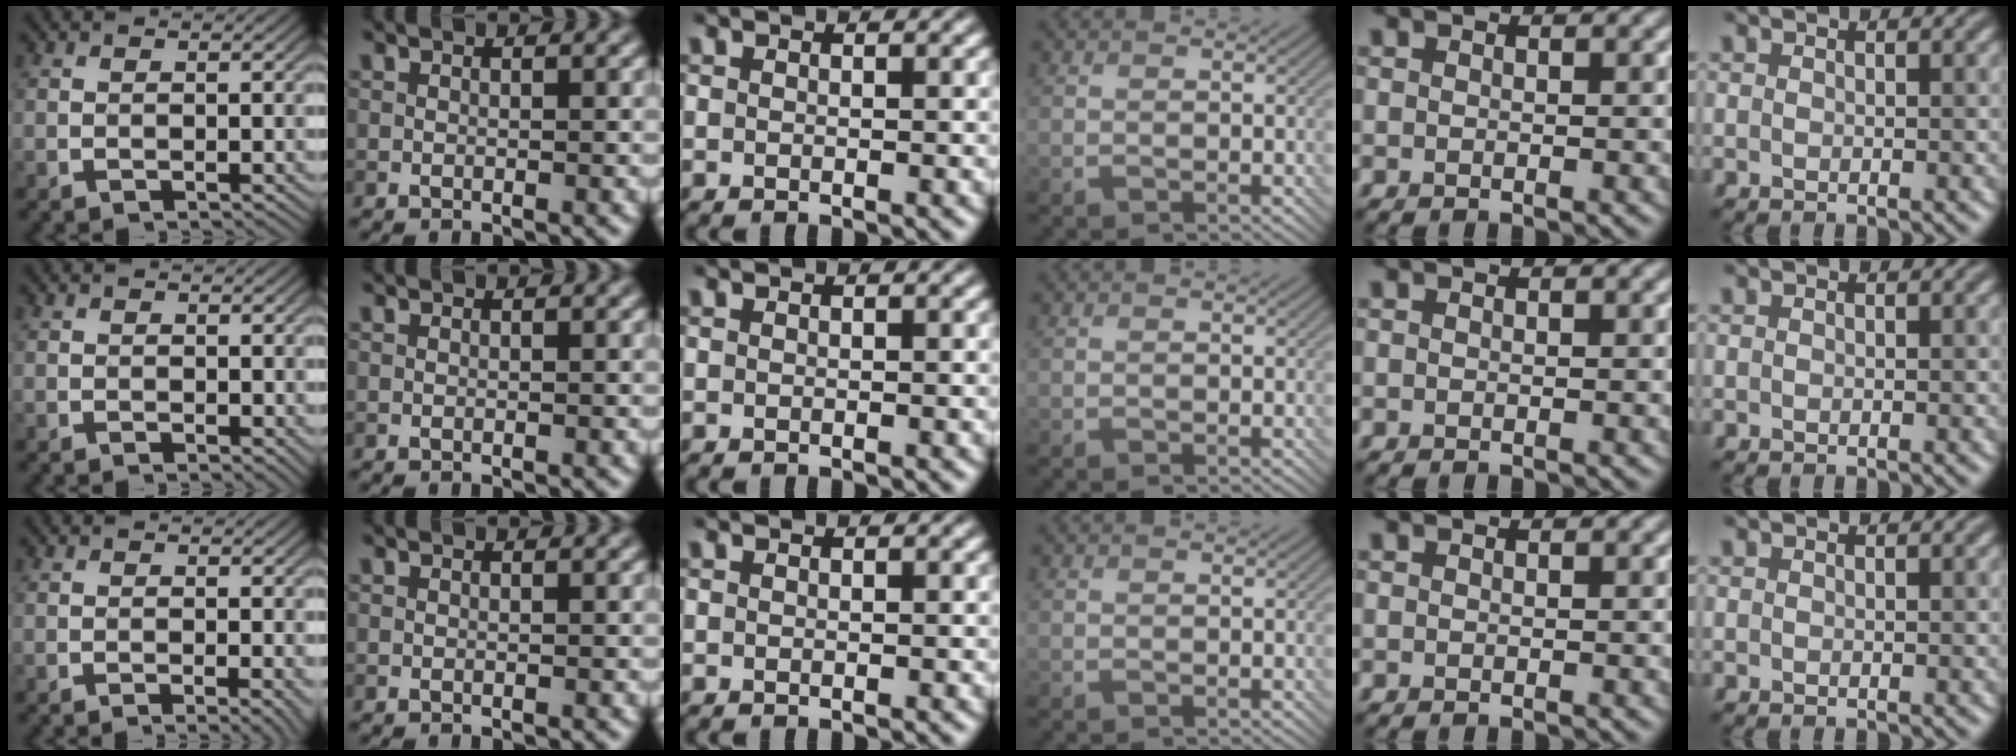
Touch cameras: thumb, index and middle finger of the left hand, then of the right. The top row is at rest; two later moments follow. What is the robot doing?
{"motion": "screw", "object": "bottle cap"}